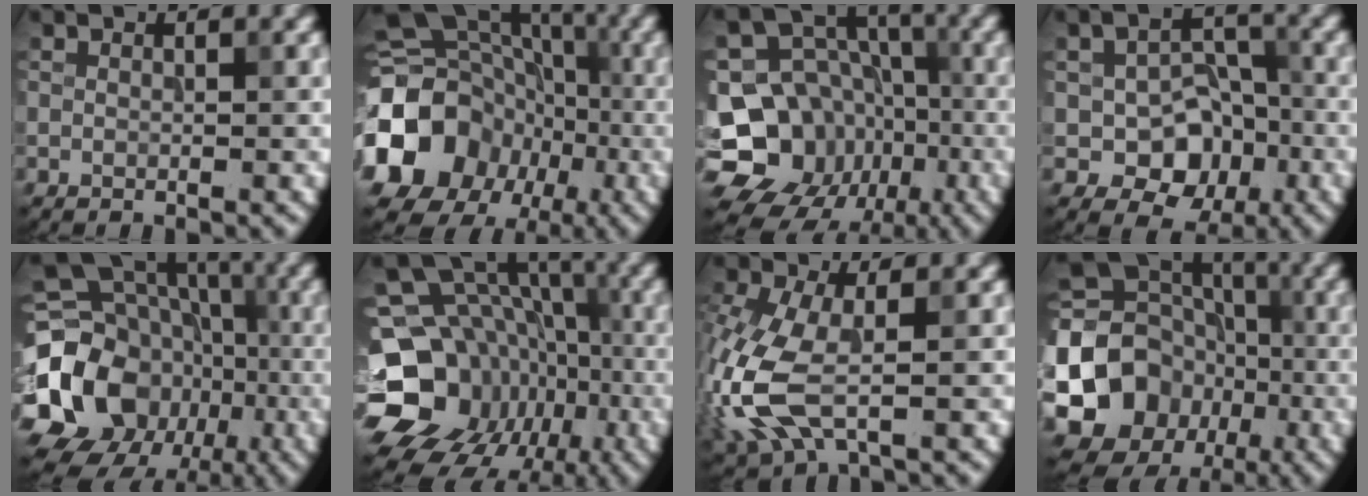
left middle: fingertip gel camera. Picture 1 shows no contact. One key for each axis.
{"total": 20.7, "fx": -6.1, "fy": 18.2, "fz": 7.6, "tx": -0.162, "ty": -0.028, "tz": -0.138}
{"total": 14.3, "fx": -6.1, "fy": 11.8, "fz": 5.4, "tx": -0.090, "ty": -0.001, "tz": -0.115}
{"total": 6.7, "fx": -1.9, "fy": 4.8, "fz": 4.2, "tx": -0.058, "ty": -0.008, "tz": -0.029}
{"total": 17.5, "fx": -4.8, "fy": 14.3, "fz": 8.8, "tx": -0.174, "ty": 0.002, "tz": -0.105}
{"total": 17.8, "fx": -5.3, "fy": 14.9, "fz": 8.1, "tx": -0.157, "ty": 0.006, "tz": -0.090}
{"total": 7.6, "fx": -1.8, "fy": 3.9, "fz": 6.3, "tx": -0.166, "ty": -0.007, "tz": -0.044}
{"total": 14.1, "fx": -3.5, "fy": 12.2, "fz": 6.1, "tx": -0.124, "ty": -0.015, "tz": -0.079}